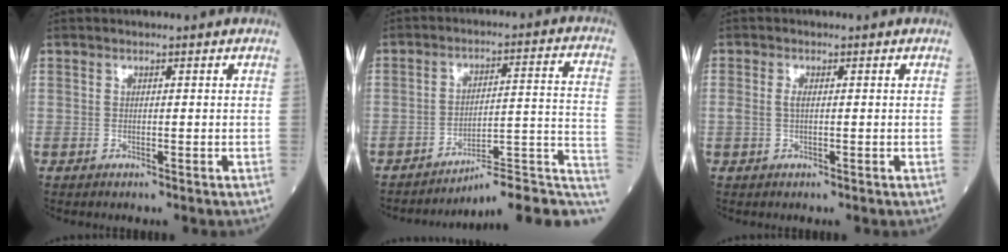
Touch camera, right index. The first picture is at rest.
{"total": 12.9, "force": [-11.4, 0.1, 6.0], "torque": [-0.053, 0.048, -0.156]}
{"total": 1.1, "force": [0.1, 0.4, 1.1], "torque": [-0.029, 0.000, 0.001]}